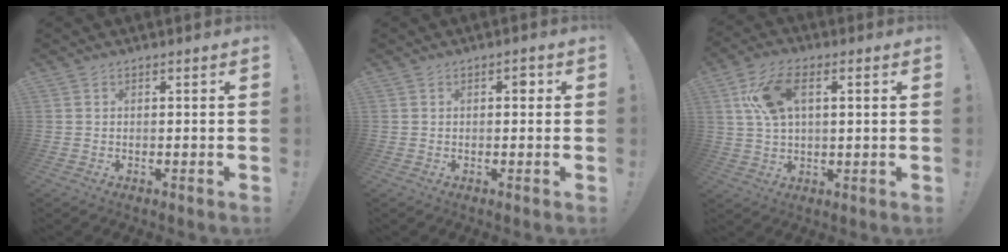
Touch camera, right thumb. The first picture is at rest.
{"total": 2.1, "force": [0.1, 1.4, 1.5], "torque": [-0.009, 0.002, -0.006]}
{"total": 10.8, "force": [2.7, 5.7, 8.8], "torque": [-0.186, 0.004, 0.049]}